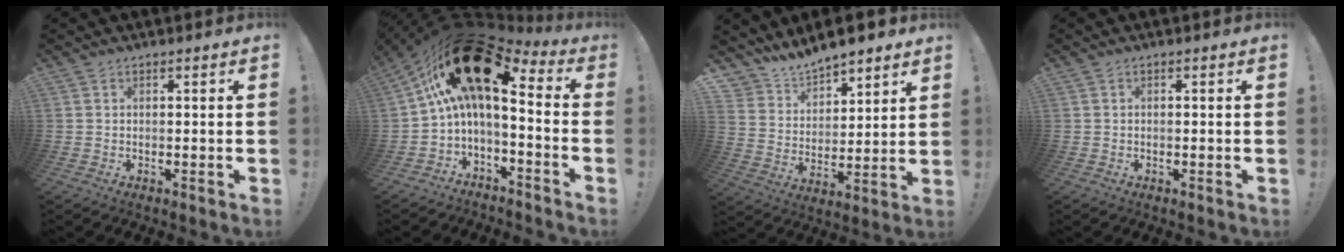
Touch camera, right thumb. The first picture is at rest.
{"total": 19.6, "force": [6.7, 7.3, 16.9], "torque": [-0.293, -0.032, 0.121]}
{"total": 9.1, "force": [8.7, 2.7, 0.3], "torque": [-0.037, -0.082, 0.163]}
{"total": 0.0}